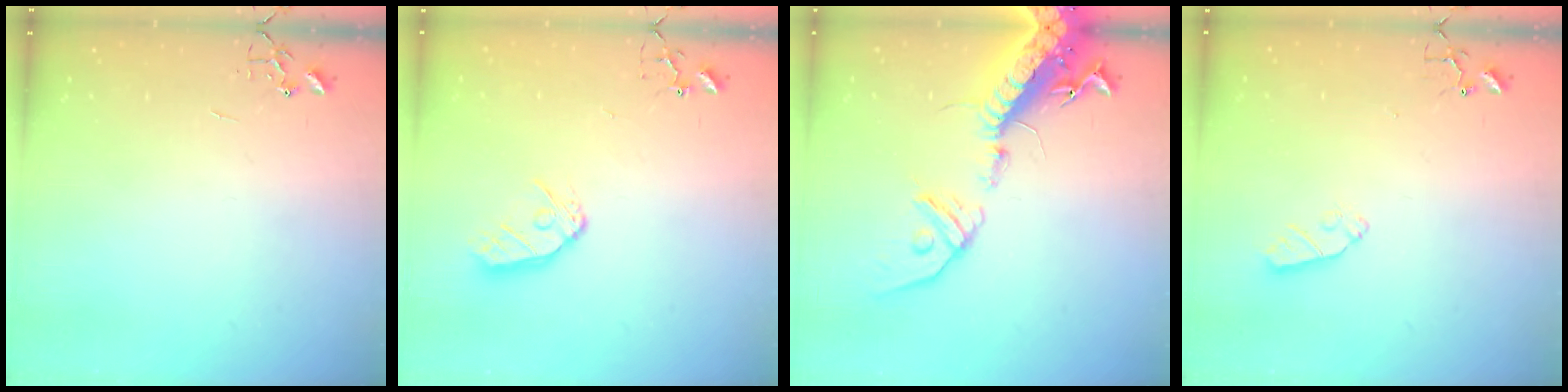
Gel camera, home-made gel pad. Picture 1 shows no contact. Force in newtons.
{"total": 10.7, "press": 10.6, "slide": 1.2}
{"total": 20.4, "press": 19.9, "slide": 4.3}
{"total": 6.6, "press": 6.6, "slide": 0.2}